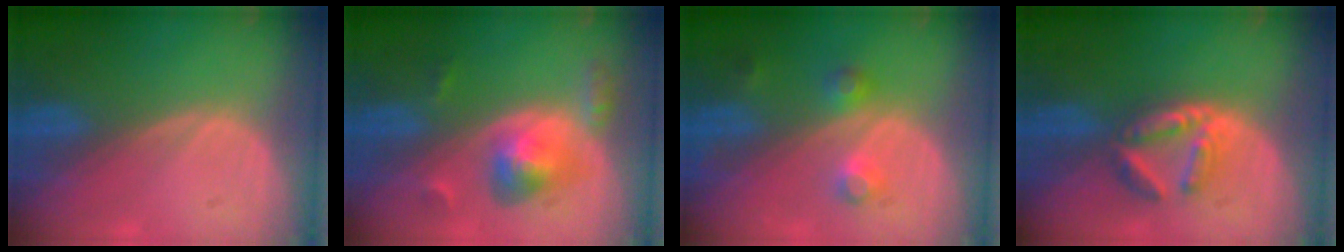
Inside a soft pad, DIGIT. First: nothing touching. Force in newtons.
{"total": 5.9, "press": 5.5, "slide": 2.1}
{"total": 3.7, "press": 3.4, "slide": 1.4}
{"total": 5.4, "press": 5.3, "slide": 1.0}